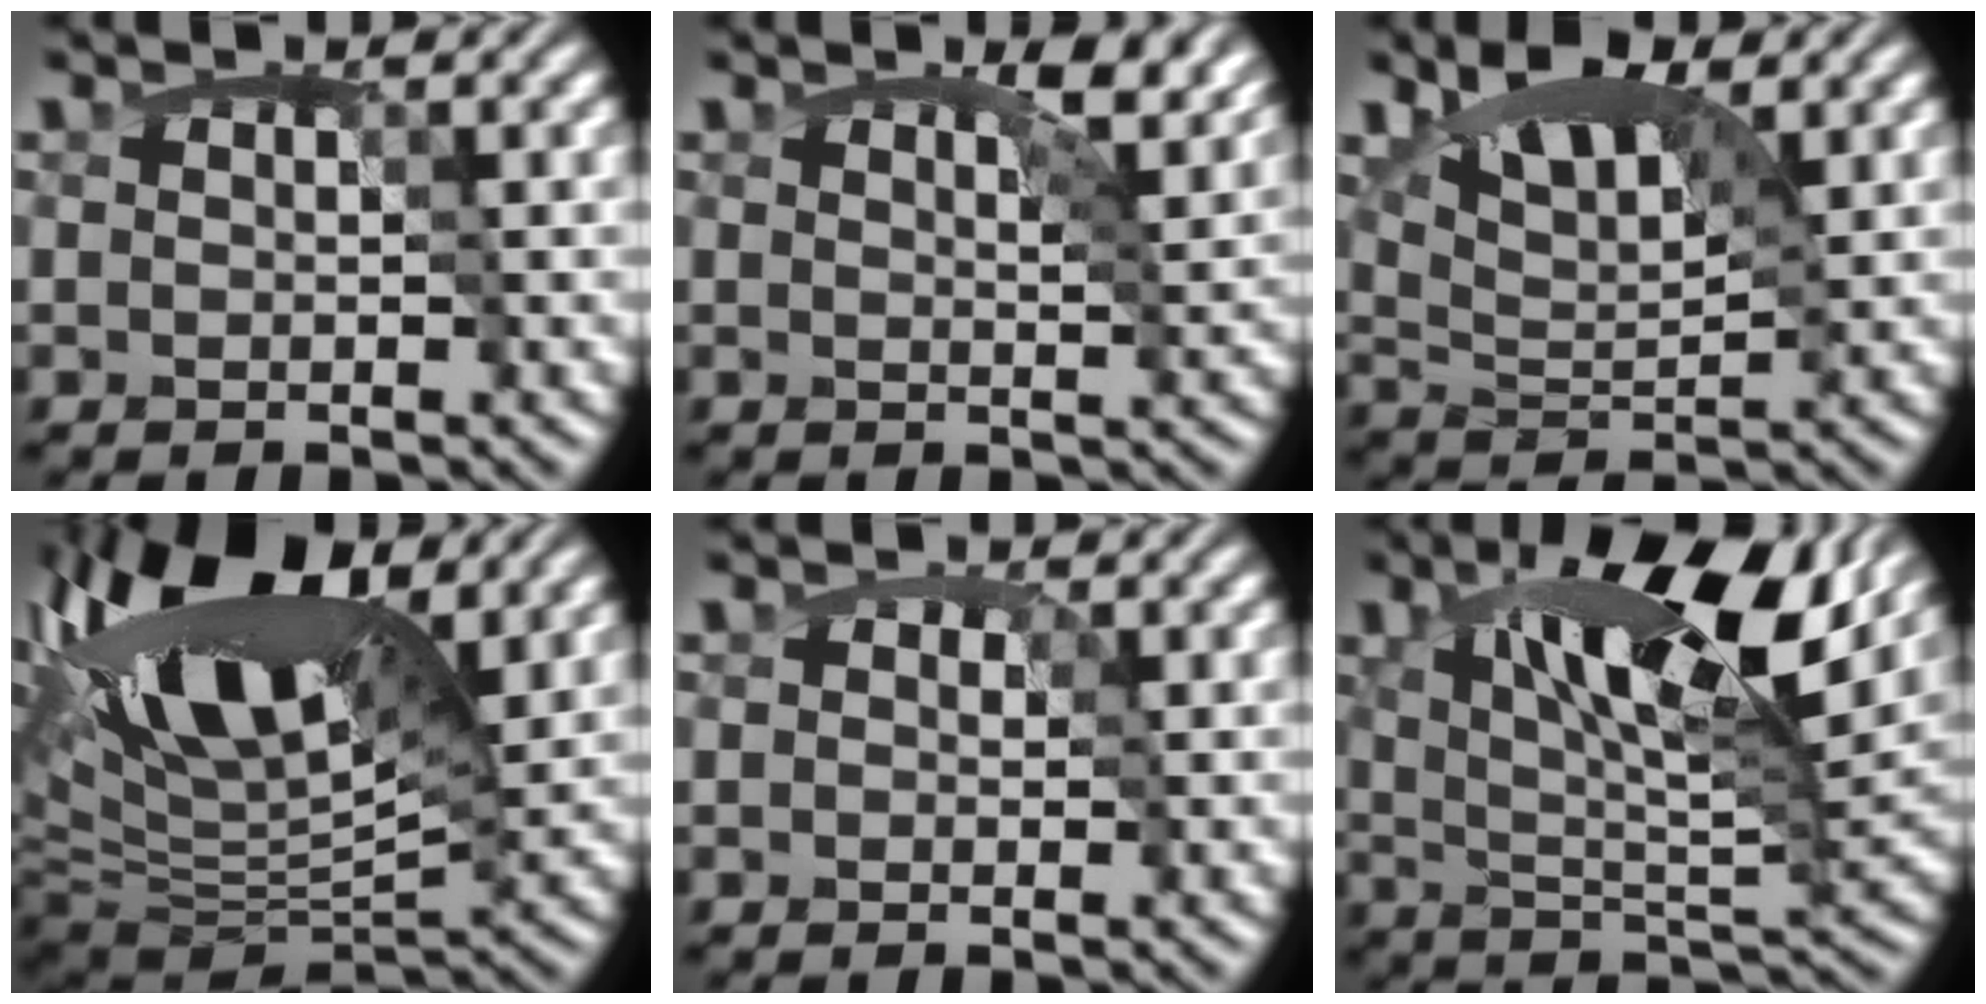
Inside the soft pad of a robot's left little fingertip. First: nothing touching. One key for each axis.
{"total": 5.5, "fx": 3.7, "fy": 2.0, "fz": 3.5, "tx": -0.046, "ty": 0.009, "tz": 0.031}
{"total": 4.4, "fx": 1.5, "fy": 2.0, "fz": 3.6, "tx": -0.066, "ty": -0.010, "tz": 0.033}
{"total": 12.0, "fx": 3.0, "fy": 5.5, "fz": 10.3, "tx": -0.188, "ty": 0.021, "tz": 0.043}
{"total": 1.0, "fx": 0.3, "fy": 0.8, "fz": 0.5, "tx": -0.015, "ty": 0.001, "tz": 0.004}
{"total": 10.3, "fx": 4.6, "fy": 3.3, "fz": 8.6, "tx": -0.141, "ty": 0.002, "tz": 0.080}